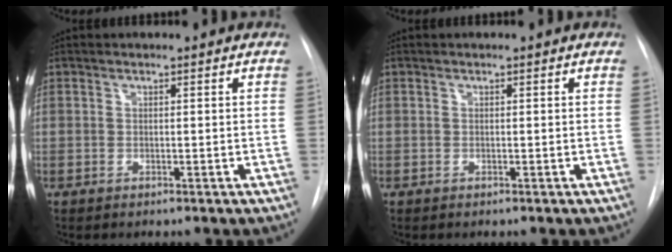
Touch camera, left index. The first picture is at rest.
{"total": 0.0}